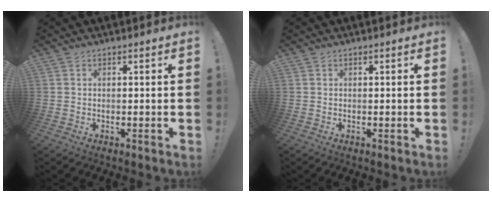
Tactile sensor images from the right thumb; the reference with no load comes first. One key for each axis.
{"total": 0.0}